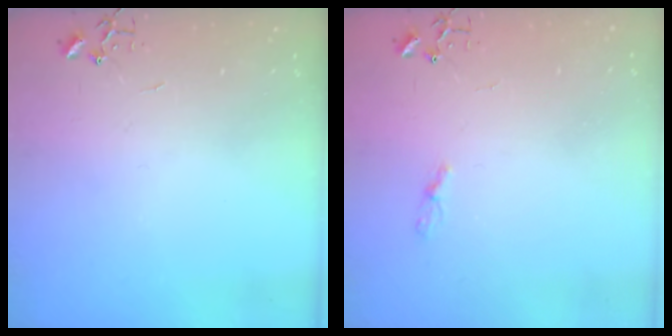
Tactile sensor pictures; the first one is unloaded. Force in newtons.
{"total": 4.4, "press": 4.4, "slide": 0.6}